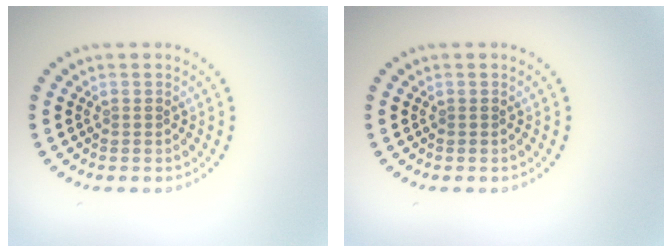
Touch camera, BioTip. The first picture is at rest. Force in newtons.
{"total": 0.0}